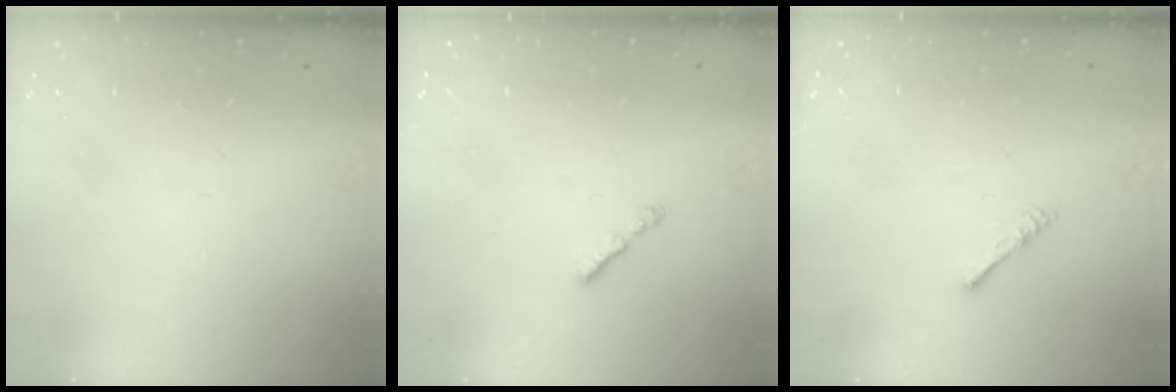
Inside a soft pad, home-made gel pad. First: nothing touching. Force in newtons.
{"total": 1.6, "press": 1.5, "slide": 0.5}
{"total": 1.6, "press": 1.6, "slide": 0.4}